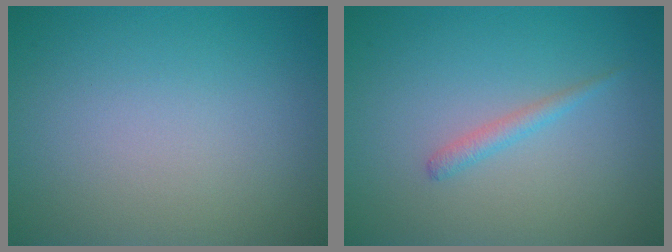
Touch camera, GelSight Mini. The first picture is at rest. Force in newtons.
{"total": 1.2, "press": 1.1, "slide": 0.1}